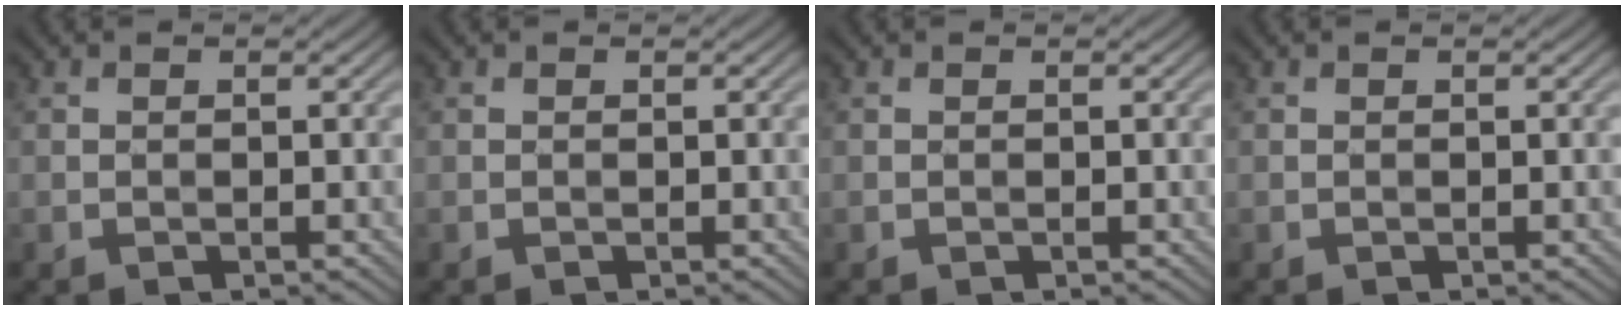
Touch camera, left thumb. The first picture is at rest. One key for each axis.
{"total": 0.0}
{"total": 0.0}
{"total": 0.0}